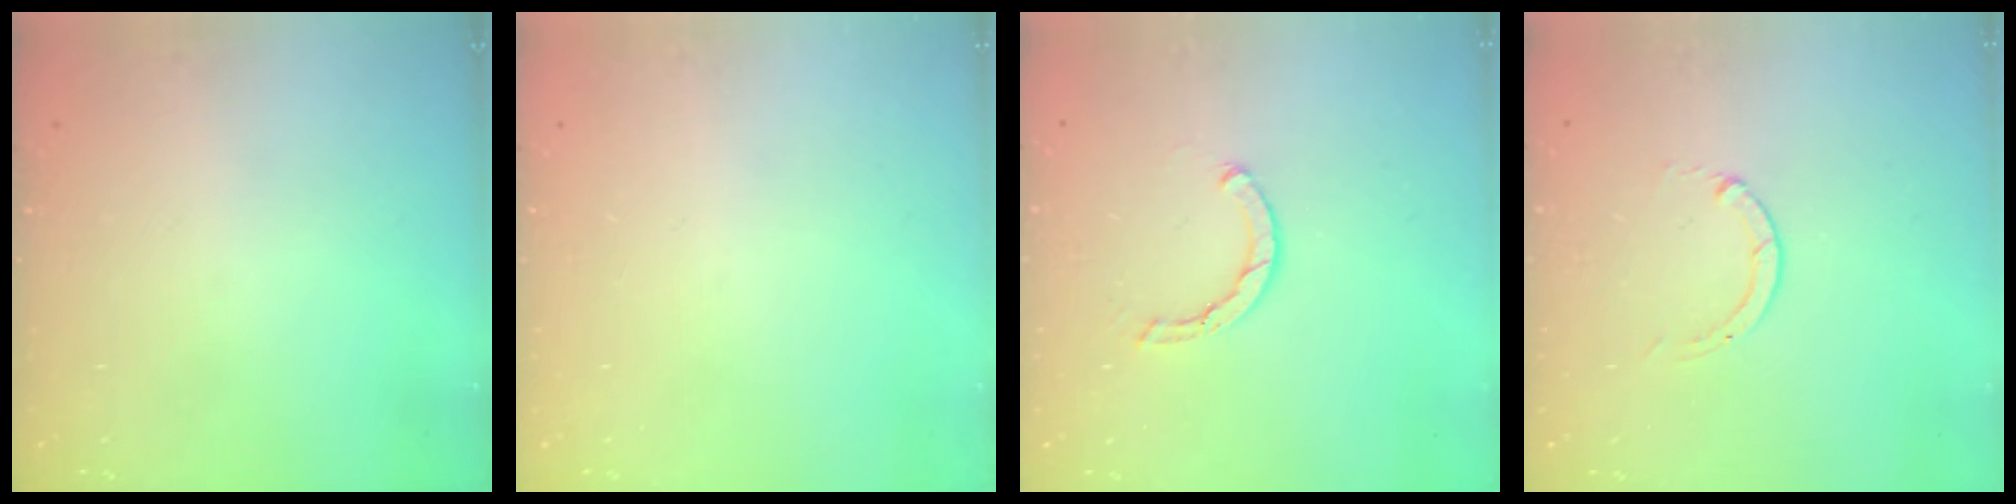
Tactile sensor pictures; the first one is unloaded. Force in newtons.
{"total": 0.0}
{"total": 2.5, "press": 2.5, "slide": 0.1}
{"total": 0.0}